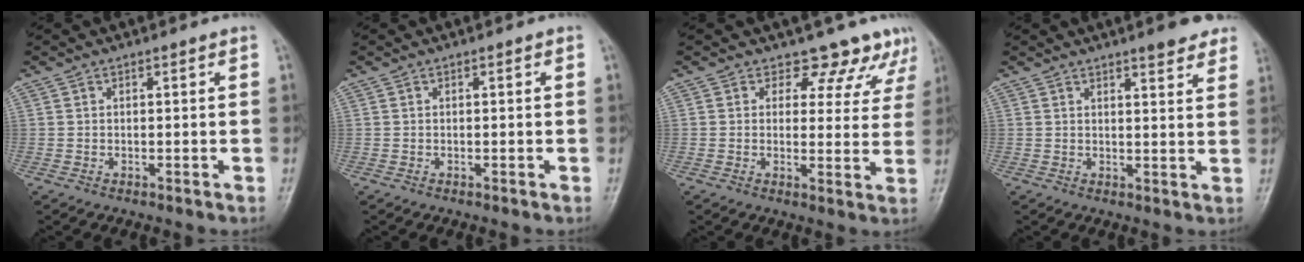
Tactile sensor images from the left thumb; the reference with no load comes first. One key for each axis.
{"total": 0.0}
{"total": 8.8, "fx": 7.4, "fy": 4.8, "fz": 0.7, "tx": 0.044, "ty": -0.036, "tz": 0.063}
{"total": 5.9, "fx": 4.6, "fy": 1.2, "fz": 3.5, "tx": -0.027, "ty": -0.021, "tz": 0.052}